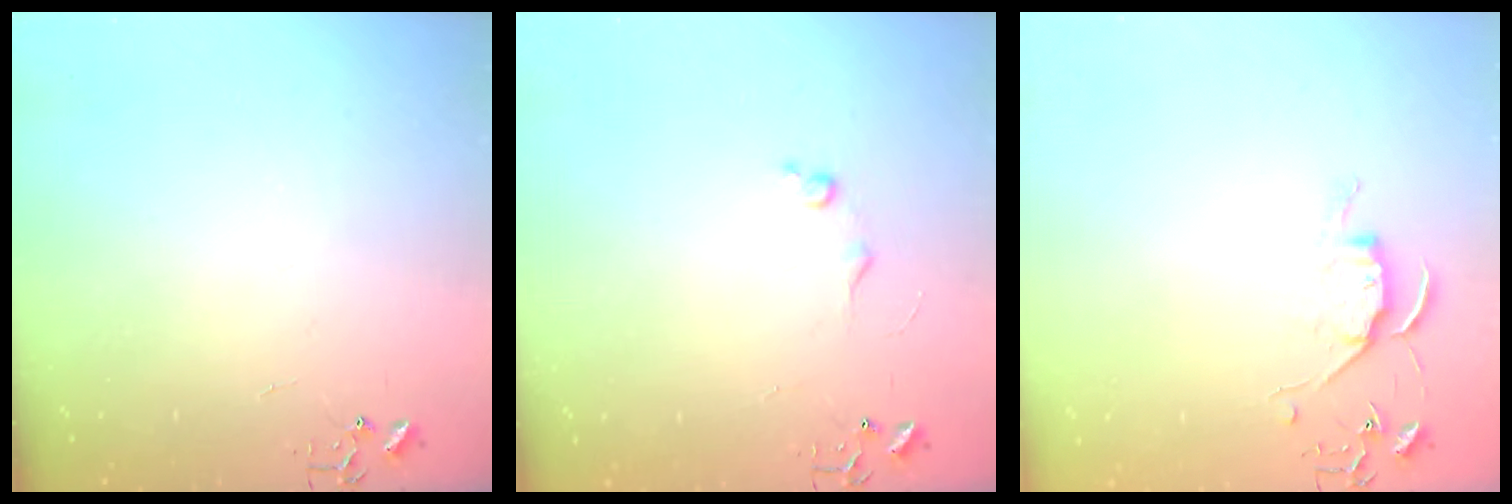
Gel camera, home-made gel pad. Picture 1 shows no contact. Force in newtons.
{"total": 5.9, "press": 5.8, "slide": 0.8}
{"total": 6.6, "press": 6.5, "slide": 0.7}